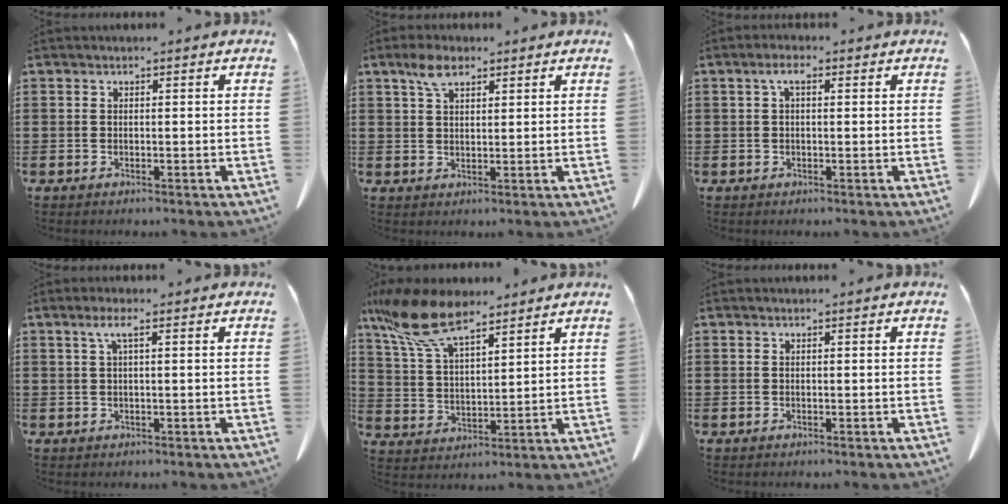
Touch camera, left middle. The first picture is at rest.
{"total": 4.3, "force": [2.7, 1.8, 2.8], "torque": [-0.063, 0.005, 0.049]}
{"total": 2.6, "force": [0.6, 1.0, 2.4], "torque": [-0.050, 0.005, 0.009]}
{"total": 2.3, "force": [0.7, 0.3, 2.2], "torque": [-0.045, 0.003, 0.012]}
{"total": 11.6, "force": [8.3, 3.8, 7.1], "torque": [-0.172, -0.019, 0.152]}
{"total": 0.0}